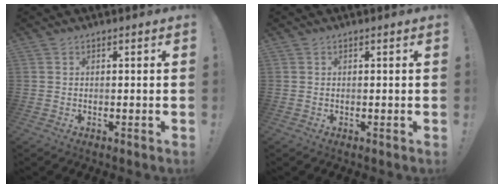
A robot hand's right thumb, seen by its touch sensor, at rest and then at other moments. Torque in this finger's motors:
{"motor_torque": [-0.03, -0.24, 0.01, 0.08, -0.07]}